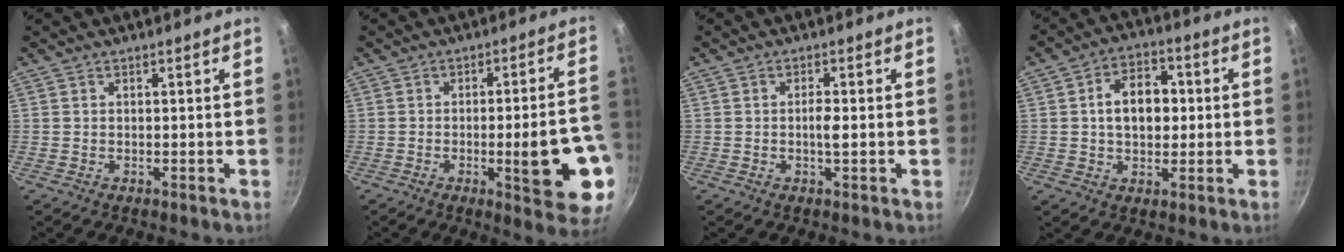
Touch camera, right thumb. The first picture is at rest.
{"total": 14.5, "force": [-3.9, 3.4, 13.5], "torque": [-0.162, 0.017, -0.046]}
{"total": 2.5, "force": [-0.3, 0.5, 2.4], "torque": [-0.049, 0.002, -0.008]}
{"total": 10.1, "force": [0.7, 7.0, 7.2], "torque": [-0.080, 0.018, 0.004]}